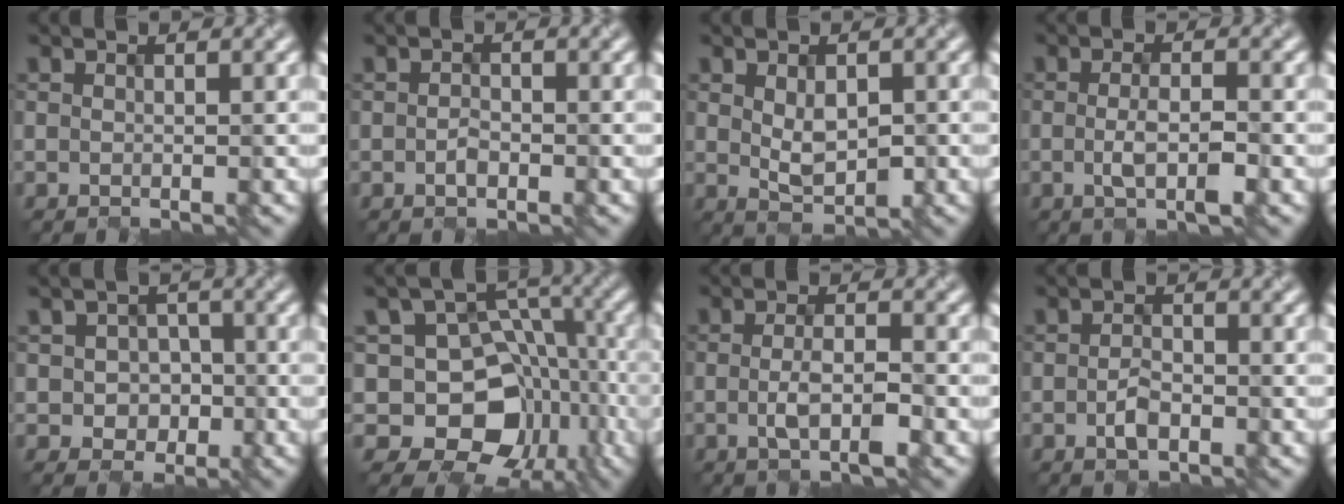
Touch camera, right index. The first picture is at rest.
{"total": 1.4, "force": [-1.0, 0.7, 0.7], "torque": [-0.017, -0.001, -0.011]}
{"total": 2.6, "force": [-0.2, 1.4, 2.2], "torque": [-0.044, -0.004, 0.007]}
{"total": 2.6, "force": [-1.1, 0.6, 2.3], "torque": [-0.049, -0.005, -0.013]}
{"total": 3.2, "force": [-0.9, 2.7, 1.4], "torque": [-0.026, -0.004, -0.010]}
{"total": 10.5, "force": [-3.4, 8.0, 5.9], "torque": [-0.066, 0.004, -0.053]}
{"total": 2.8, "force": [-1.2, 0.6, 2.5], "torque": [-0.052, -0.005, -0.018]}
{"total": 2.1, "force": [-1.3, 1.0, 1.3], "torque": [-0.031, -0.002, -0.017]}